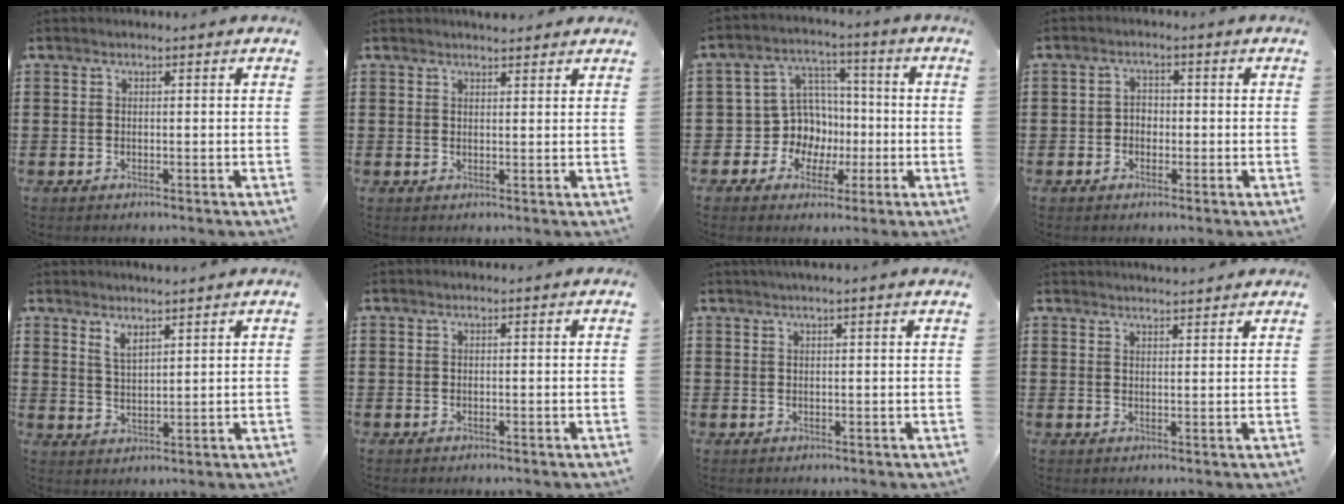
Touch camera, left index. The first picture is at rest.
{"total": 2.1, "force": [2.0, 0.3, 0.3], "torque": [-0.011, 0.002, 0.039]}
{"total": 9.0, "force": [-0.5, 8.5, 2.8], "torque": [-0.096, 0.006, -0.001]}
{"total": 1.9, "force": [-0.7, 1.6, 0.8], "torque": [-0.019, 0.006, -0.018]}
{"total": 3.1, "force": [2.7, 0.5, 1.4], "torque": [-0.032, -0.003, 0.049]}
{"total": 0.0}
{"total": 1.5, "force": [1.2, -0.3, 0.8], "torque": [-0.014, -0.002, 0.022]}
{"total": 2.2, "force": [2.2, -0.1, 0.1], "torque": [-0.007, -0.004, 0.044]}